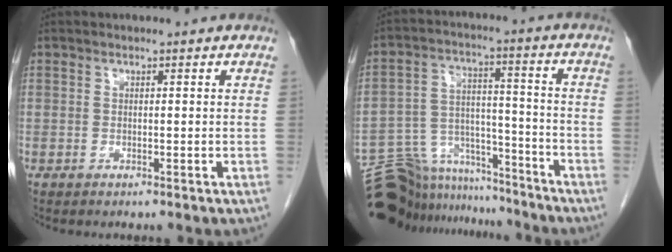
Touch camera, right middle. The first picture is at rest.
{"total": 16.6, "force": [-15.6, 5.2, 2.4], "torque": [-0.050, 0.045, -0.241]}